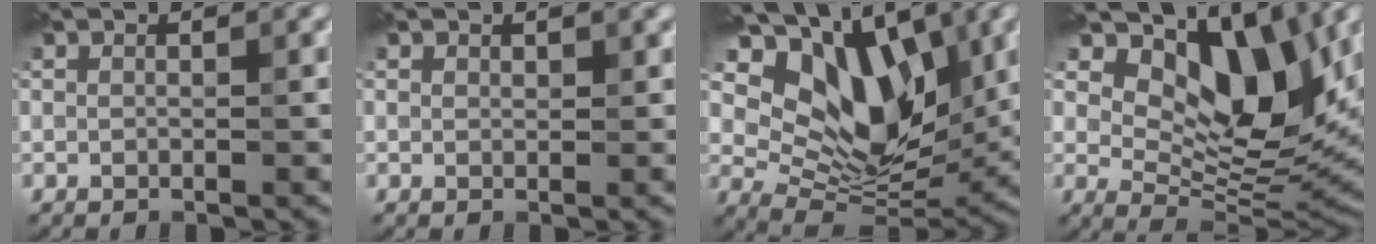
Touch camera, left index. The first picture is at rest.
{"total": 0.6, "force": [0.5, 0.4, 0.2], "torque": [0.000, 0.004, 0.005]}
{"total": 12.8, "force": [5.2, 7.4, 9.0], "torque": [-0.144, 0.004, 0.096]}
{"total": 11.9, "force": [6.0, 5.9, 8.4], "torque": [-0.131, 0.000, 0.108]}